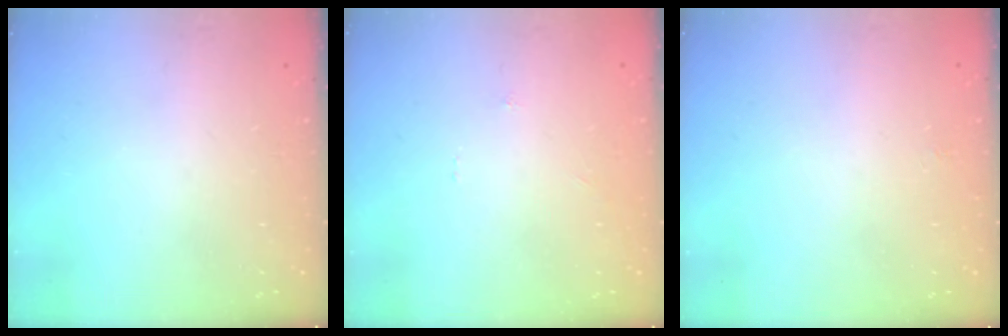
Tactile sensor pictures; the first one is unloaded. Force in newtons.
{"total": 0.0}
{"total": 2.3, "press": 2.3, "slide": 0.3}